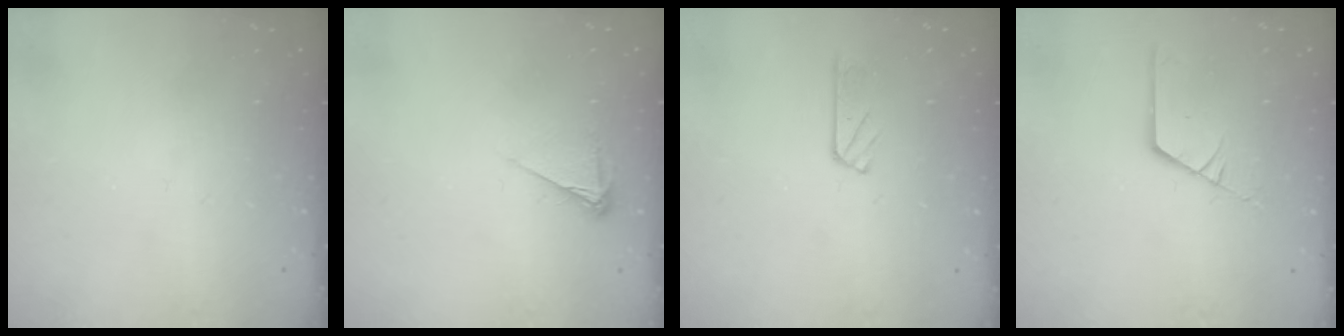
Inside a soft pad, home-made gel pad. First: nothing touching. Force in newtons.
{"total": 4.6, "press": 4.6, "slide": 0.7}
{"total": 2.9, "press": 2.9, "slide": 0.3}
{"total": 2.9, "press": 2.9, "slide": 0.1}